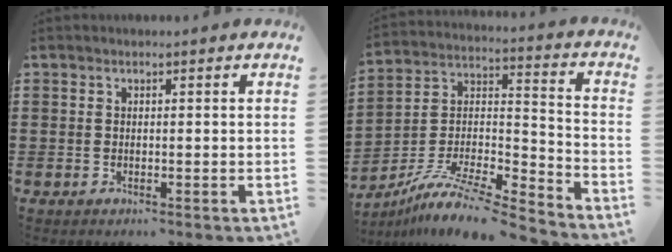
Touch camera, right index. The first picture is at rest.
{"total": 9.5, "force": [-8.1, 1.5, 4.8], "torque": [-0.097, 0.005, -0.166]}